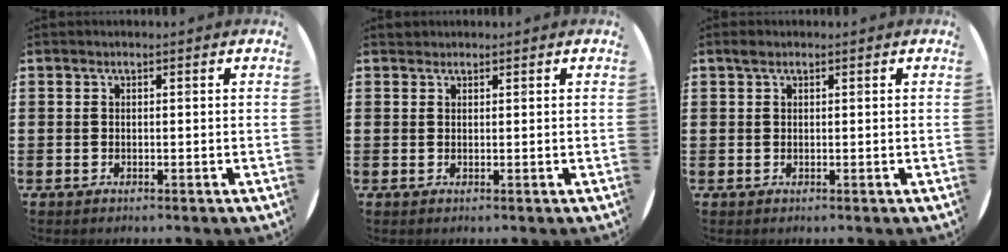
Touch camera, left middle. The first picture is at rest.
{"total": 0.6, "force": [0.6, 0.2, -0.1], "torque": [0.002, 0.004, 0.012]}
{"total": 0.7, "force": [0.5, 0.4, 0.3], "torque": [0.001, 0.000, 0.008]}